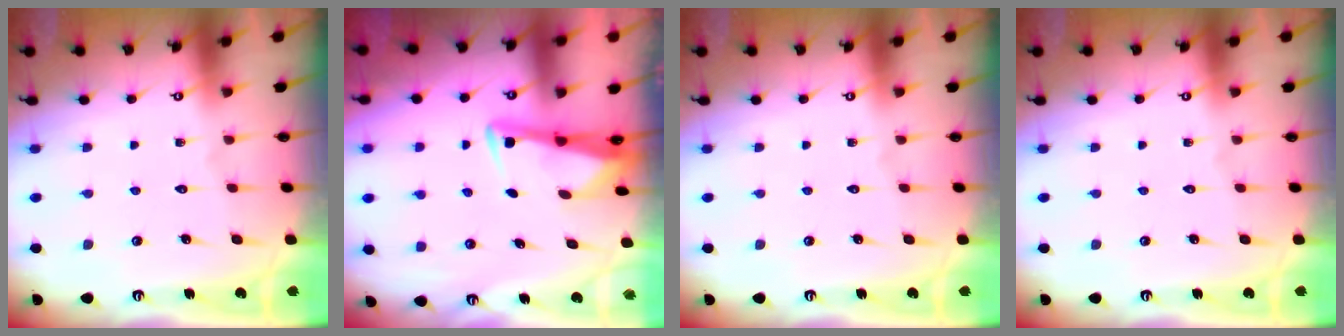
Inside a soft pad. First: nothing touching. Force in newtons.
{"total": 3.3, "press": 3.3, "slide": 0.4}
{"total": 0.0}
{"total": 0.0}